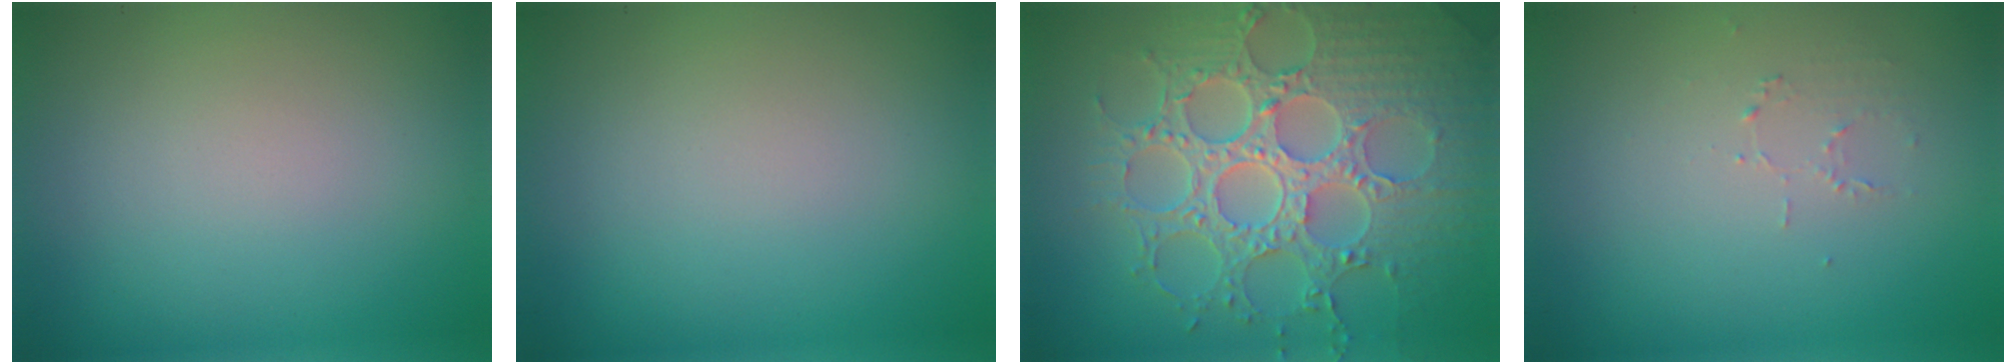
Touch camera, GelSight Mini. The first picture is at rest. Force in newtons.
{"total": 0.0}
{"total": 8.7, "press": 6.5, "slide": 5.8}
{"total": 0.7, "press": 0.4, "slide": 0.6}